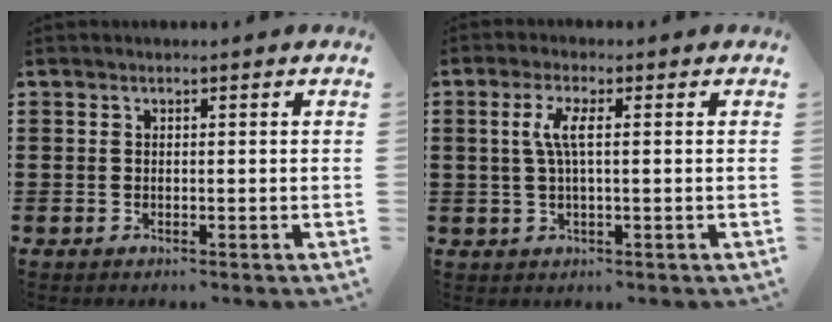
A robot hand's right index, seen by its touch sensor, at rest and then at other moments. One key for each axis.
{"total": 3.8, "fx": 0.4, "fy": 0.5, "fz": 3.8, "tx": -0.087, "ty": -0.006, "tz": 0.000}